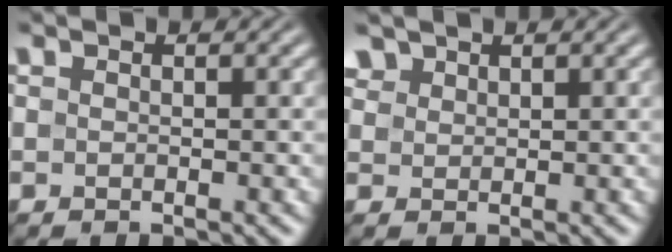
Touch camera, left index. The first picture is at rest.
{"total": 1.8, "force": [1.4, 1.0, 0.3], "torque": [-0.015, 0.002, 0.035]}